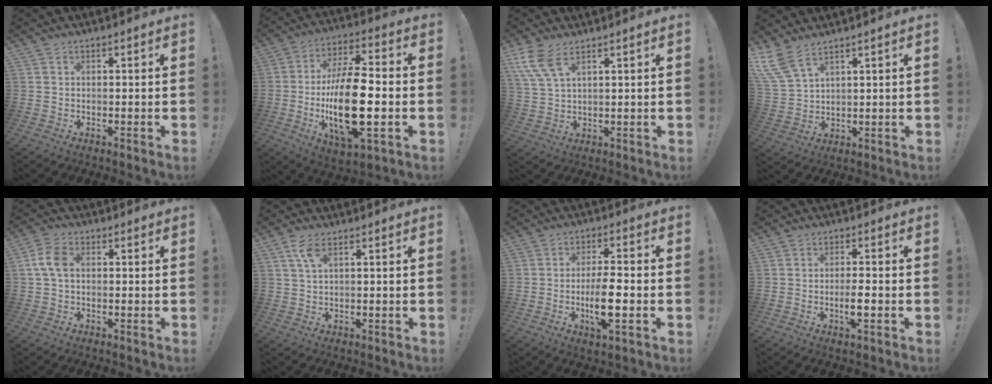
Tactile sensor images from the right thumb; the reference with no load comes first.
{"total": 21.4, "force": [-3.6, 8.7, 19.3], "torque": [-0.360, 0.000, -0.057]}
{"total": 7.7, "force": [4.7, 2.7, 5.5], "torque": [-0.122, -0.015, 0.091]}
{"total": 8.2, "force": [6.2, 2.8, 4.6], "torque": [-0.112, -0.026, 0.123]}
{"total": 6.7, "force": [0.8, 4.3, 5.2], "torque": [-0.103, 0.011, 0.016]}
{"total": 4.3, "force": [2.0, 1.5, 3.5], "torque": [-0.069, -0.001, 0.035]}
{"total": 9.8, "force": [-2.3, 2.3, 9.3], "torque": [-0.176, -0.002, -0.044]}
{"total": 4.3, "force": [-1.4, 0.9, 4.0], "torque": [-0.085, -0.001, -0.026]}